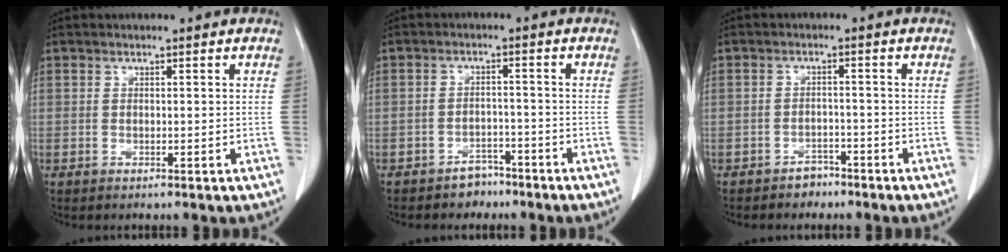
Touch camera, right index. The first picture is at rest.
{"total": 3.8, "force": [-3.0, 2.2, 0.5], "torque": [-0.009, 0.011, -0.039]}
{"total": 2.7, "force": [-2.2, 1.5, 0.5], "torque": [-0.011, 0.007, -0.028]}